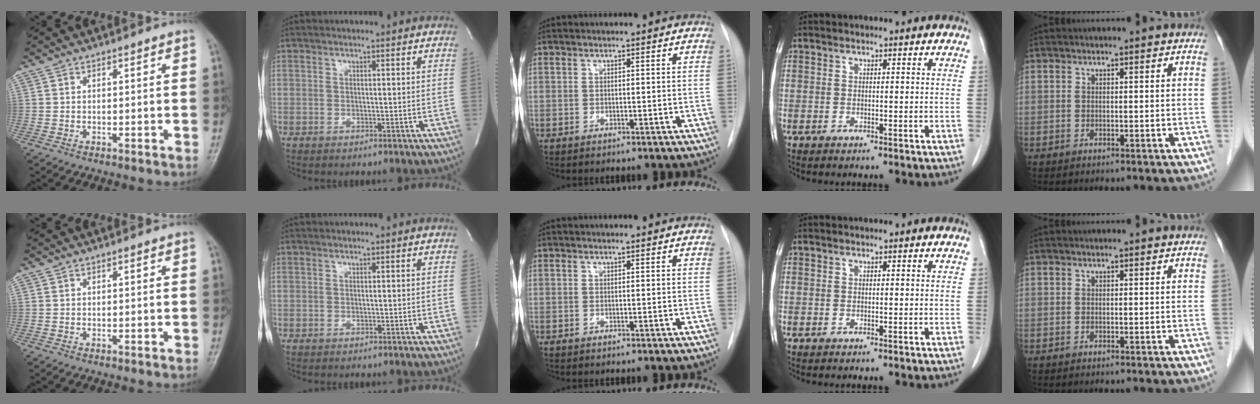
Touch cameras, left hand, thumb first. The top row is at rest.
{}